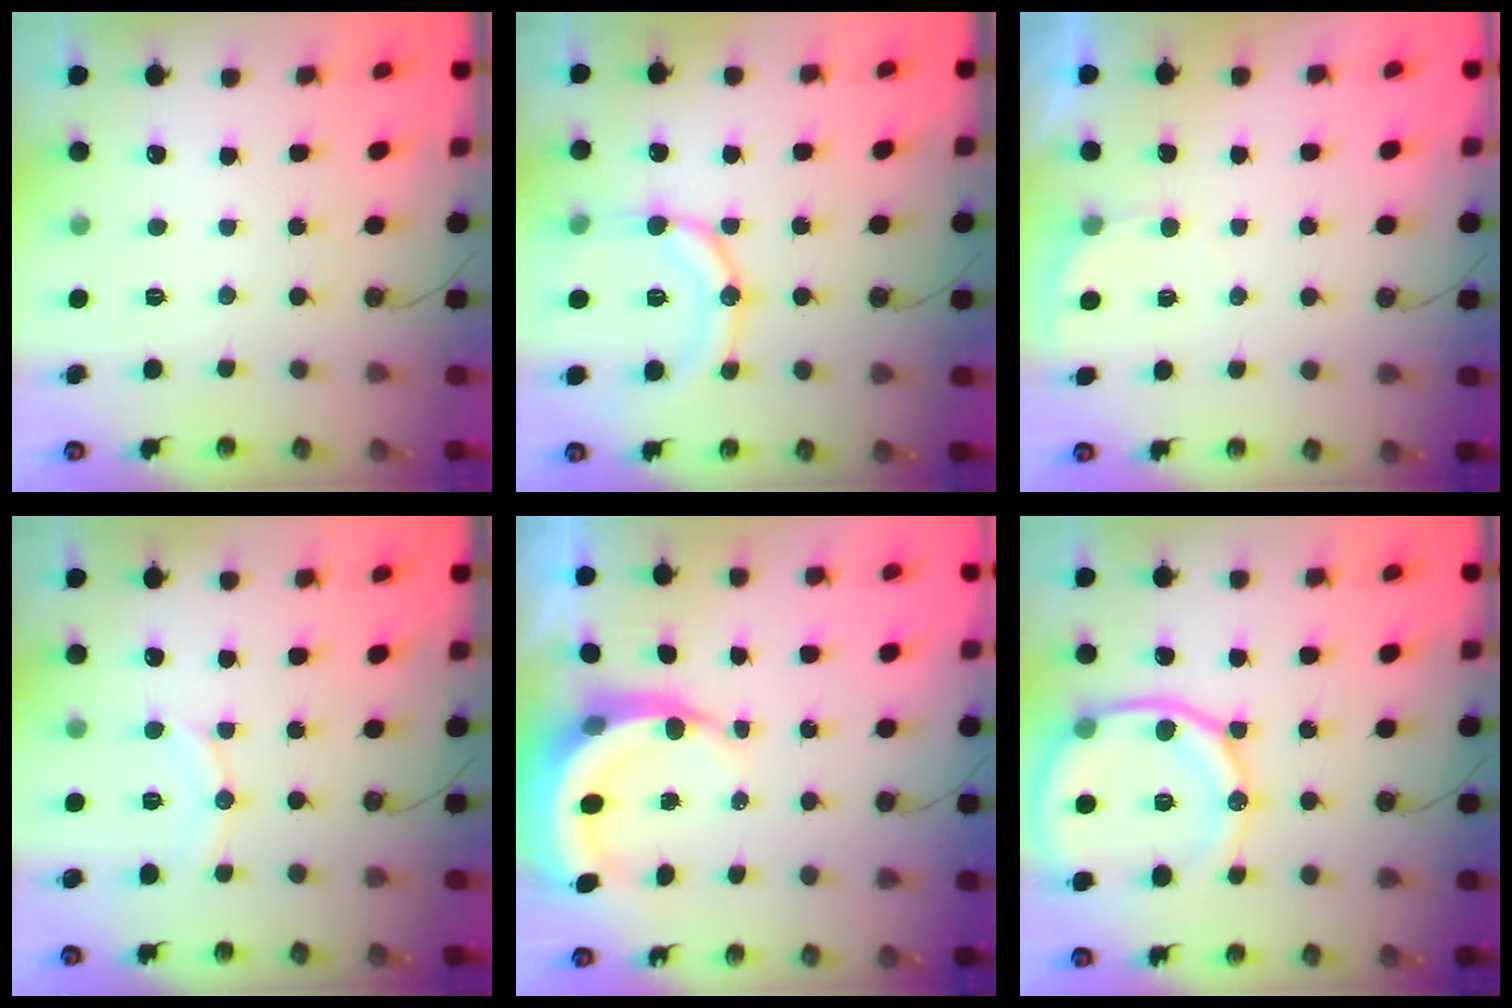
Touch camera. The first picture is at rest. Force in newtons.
{"total": 15.7, "press": 15.3, "slide": 3.3}
{"total": 1.4, "press": 1.4, "slide": 0.1}
{"total": 8.1, "press": 8.1, "slide": 0.8}
{"total": 7.5, "press": 7.4, "slide": 1.0}
{"total": 16.1, "press": 16.1, "slide": 1.5}